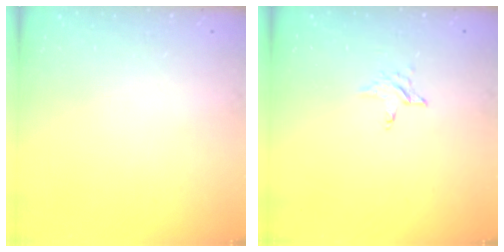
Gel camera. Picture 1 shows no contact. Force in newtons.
{"total": 2.4, "press": 2.4, "slide": 0.1}